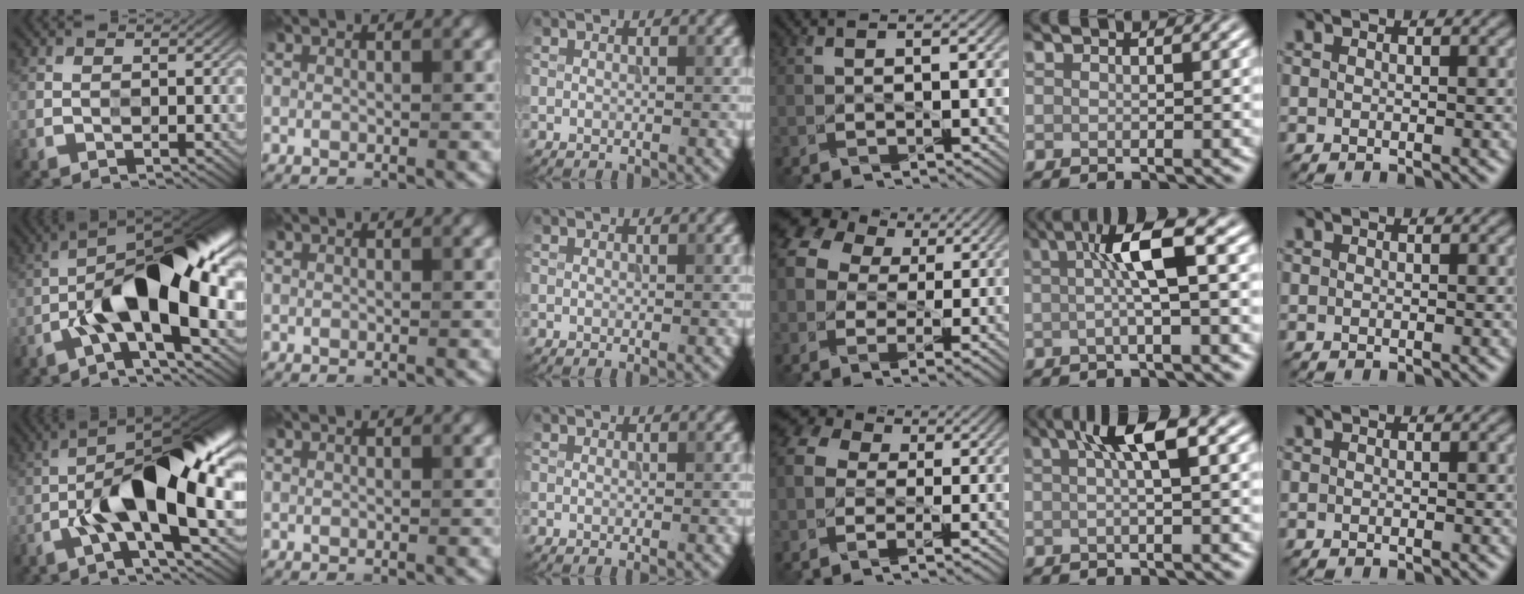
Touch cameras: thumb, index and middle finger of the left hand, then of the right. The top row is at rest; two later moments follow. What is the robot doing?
{"motion": "wipe", "object": "mirror"}